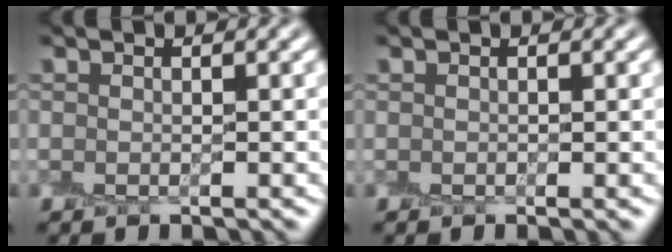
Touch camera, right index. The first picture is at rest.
{"total": 0.0}